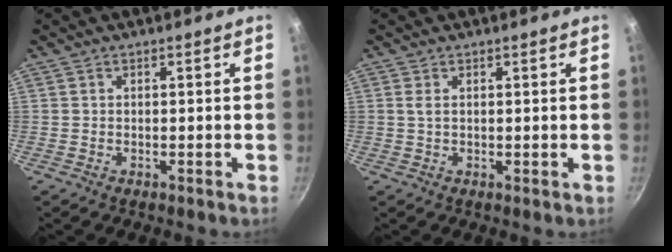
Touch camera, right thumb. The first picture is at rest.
{"total": 1.2, "force": [0.5, 0.4, 1.0], "torque": [-0.019, -0.002, 0.007]}